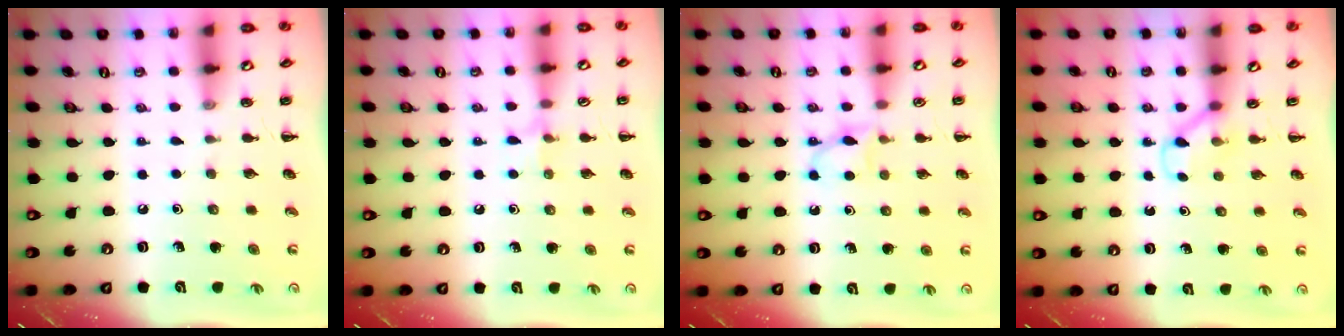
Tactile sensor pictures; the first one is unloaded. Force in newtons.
{"total": 5.5, "press": 5.3, "slide": 1.4}
{"total": 4.1, "press": 3.9, "slide": 1.3}
{"total": 3.7, "press": 3.5, "slide": 1.2}